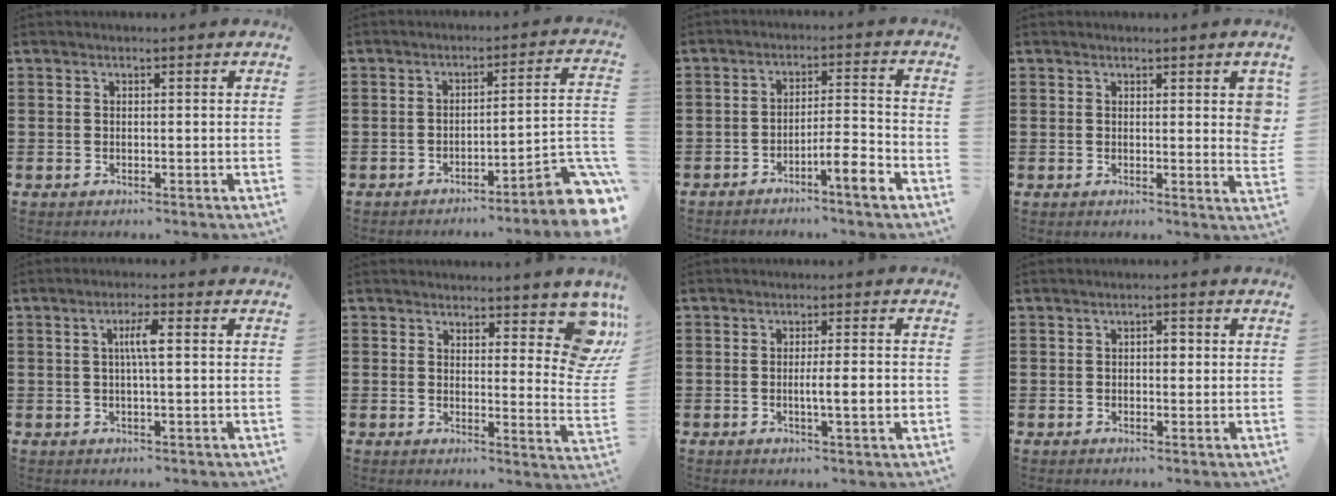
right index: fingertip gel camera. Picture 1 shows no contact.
{"total": 5.4, "force": [-3.6, 0.2, 4.0], "torque": [-0.058, -0.024, -0.072]}
{"total": 5.8, "force": [-3.9, 0.6, 4.2], "torque": [-0.068, 0.002, -0.068]}
{"total": 2.9, "force": [1.4, 0.9, 2.4], "torque": [-0.027, -0.005, 0.019]}
{"total": 3.6, "force": [0.4, 0.5, 3.6], "torque": [-0.068, 0.002, 0.003]}
{"total": 7.9, "force": [5.5, 2.7, 4.9], "torque": [-0.055, -0.032, 0.093]}
{"total": 4.2, "force": [-0.7, 0.1, 4.2], "torque": [-0.071, -0.006, -0.015]}
{"total": 1.8, "force": [0.0, 0.9, 1.6], "torque": [-0.031, 0.007, -0.002]}